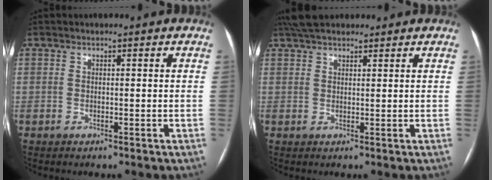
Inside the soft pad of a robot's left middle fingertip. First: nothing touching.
{"total": 6.4, "force": [5.4, 2.0, 2.8], "torque": [-0.049, 0.037, 0.097]}